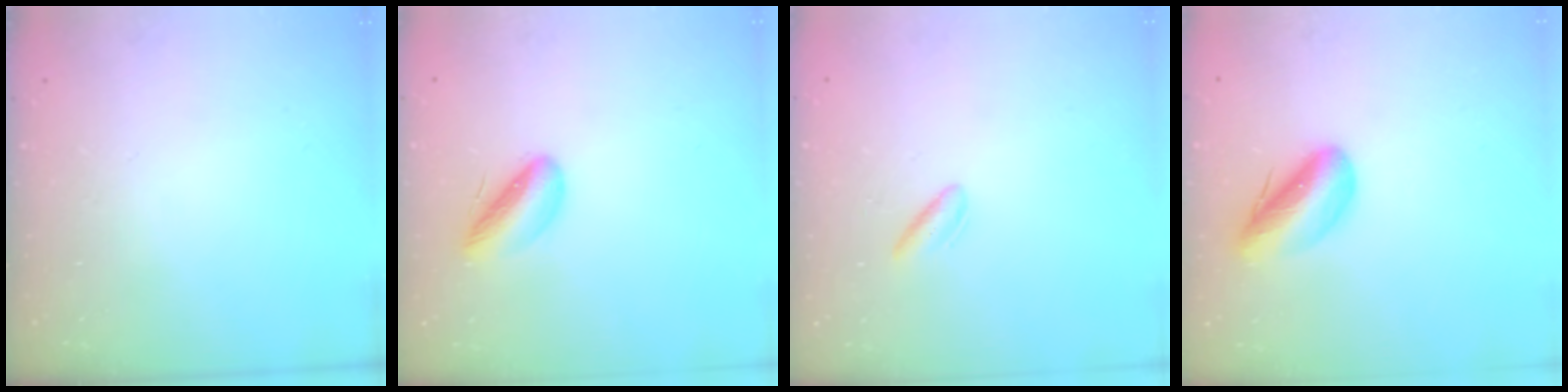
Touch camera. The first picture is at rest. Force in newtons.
{"total": 6.8, "press": 6.7, "slide": 1.0}
{"total": 2.4, "press": 2.1, "slide": 1.2}
{"total": 8.9, "press": 8.8, "slide": 1.2}